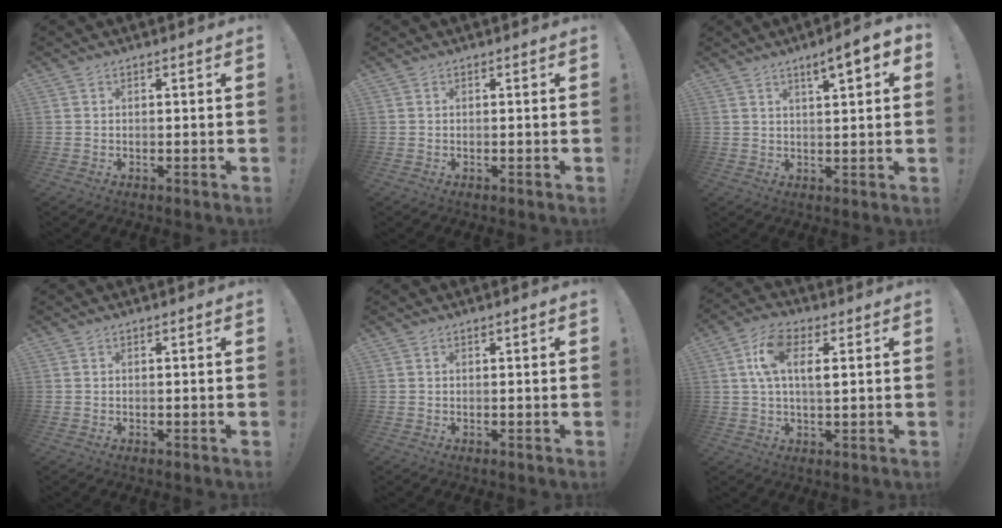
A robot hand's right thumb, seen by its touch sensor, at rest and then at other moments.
{"total": 0.0}
{"total": 6.7, "force": [3.8, 1.1, 5.4], "torque": [-0.070, -0.025, 0.058]}
{"total": 0.0}
{"total": 0.7, "force": [0.3, -0.1, 0.6], "torque": [-0.005, -0.002, 0.002]}
{"total": 10.0, "force": [2.9, 4.8, 8.2], "torque": [-0.150, -0.003, 0.050]}